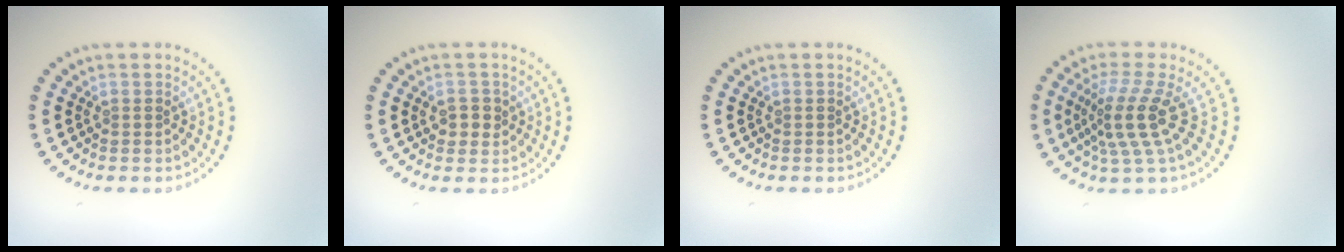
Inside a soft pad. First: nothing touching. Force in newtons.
{"total": 2.1, "press": 2.0, "slide": 0.4}
{"total": 0.0}
{"total": 4.2, "press": 3.0, "slide": 3.0}